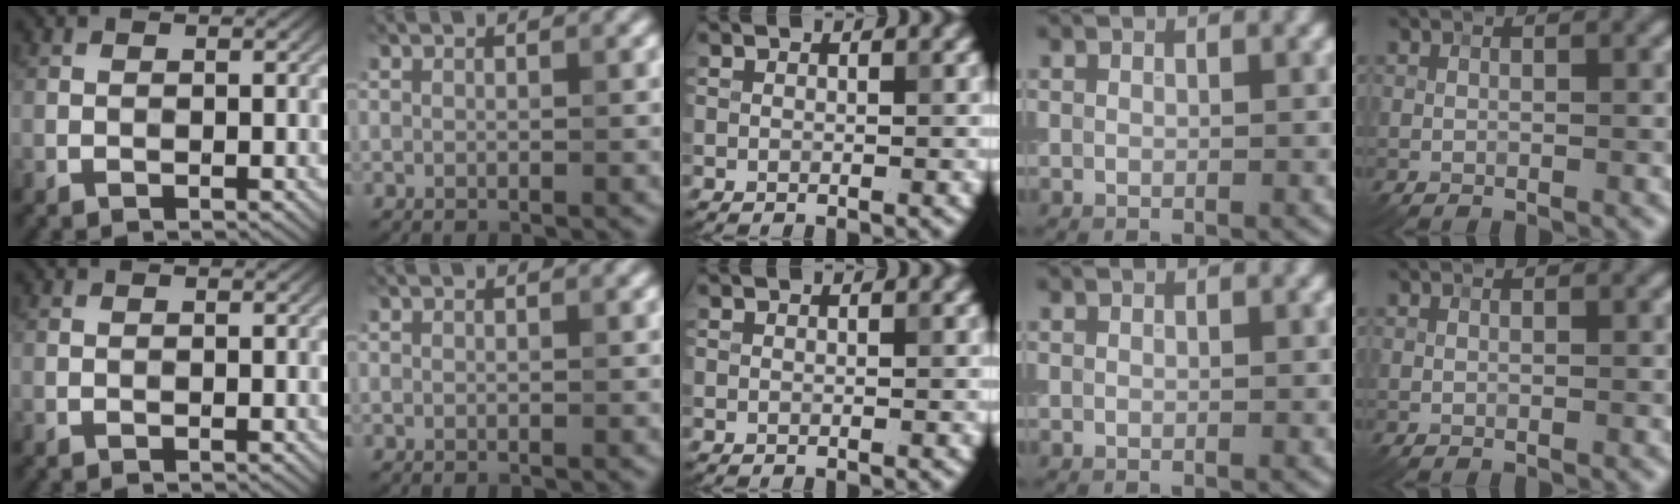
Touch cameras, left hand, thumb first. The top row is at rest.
{}